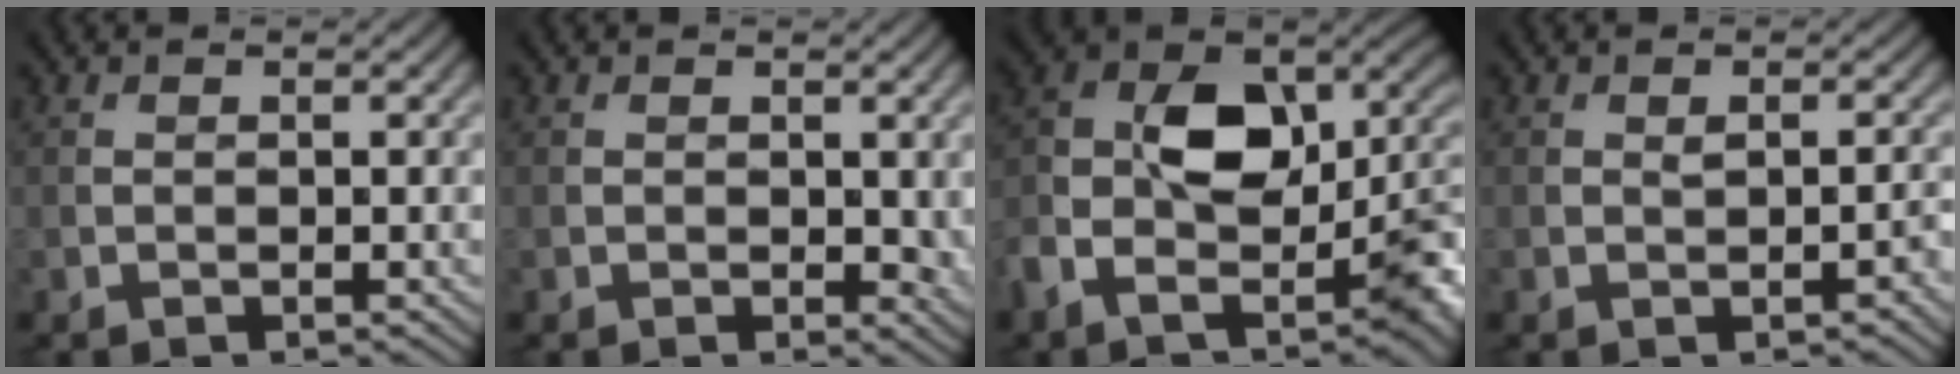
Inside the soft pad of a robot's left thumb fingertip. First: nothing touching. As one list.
[{"total": 2.1, "force": [0.3, 1.3, 1.6], "torque": [-0.023, -0.007, 0.007]}, {"total": 15.0, "force": [-3.1, 9.8, 10.9], "torque": [-0.181, -0.007, -0.054]}, {"total": 1.3, "force": [0.0, 0.3, 1.2], "torque": [-0.021, 0.001, 0.000]}]